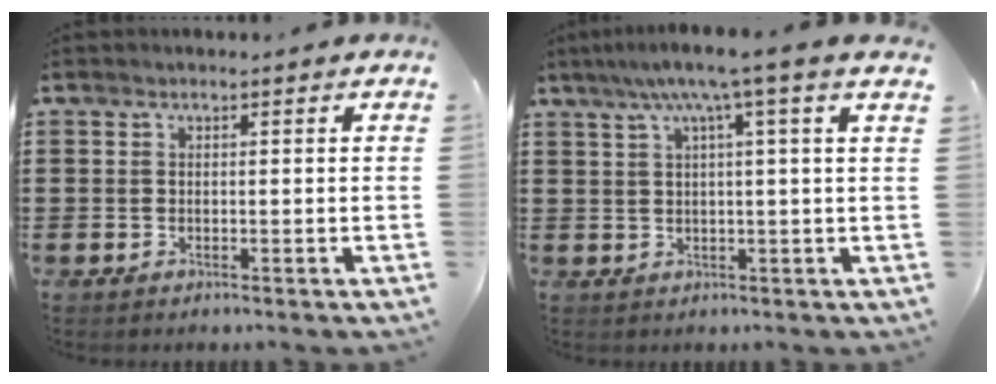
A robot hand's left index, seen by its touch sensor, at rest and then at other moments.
{"total": 5.7, "force": [3.0, -0.8, 4.8], "torque": [-0.101, -0.001, 0.047]}